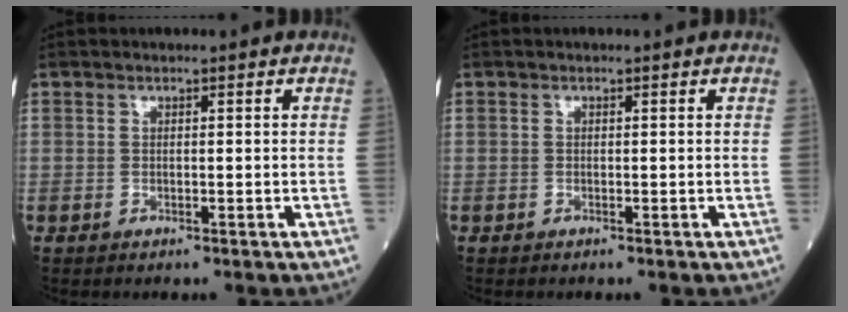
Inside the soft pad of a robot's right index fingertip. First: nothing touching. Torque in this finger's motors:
{"motor_torque": [0.03, 0.07, 0.05, 0.02]}